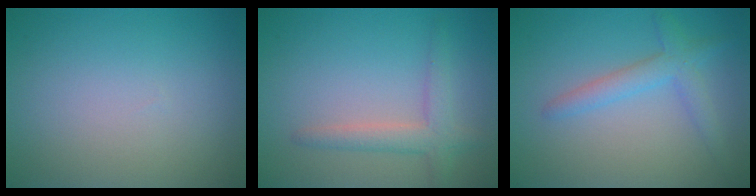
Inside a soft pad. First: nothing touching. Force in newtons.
{"total": 2.7, "press": 2.7, "slide": 0.2}
{"total": 2.7, "press": 2.7, "slide": 0.0}